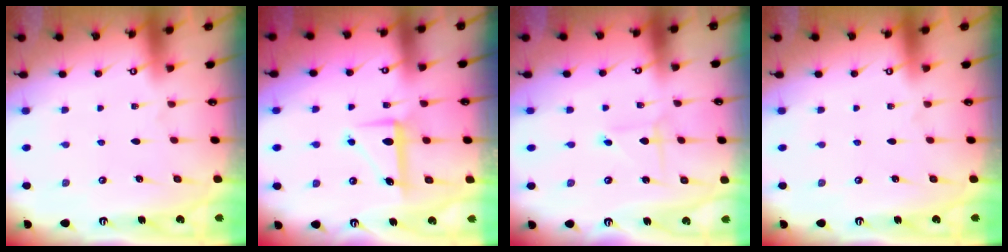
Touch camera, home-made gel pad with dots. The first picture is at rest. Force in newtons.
{"total": 7.7, "press": 7.6, "slide": 0.6}
{"total": 1.0, "press": 1.0, "slide": 0.1}
{"total": 0.0}